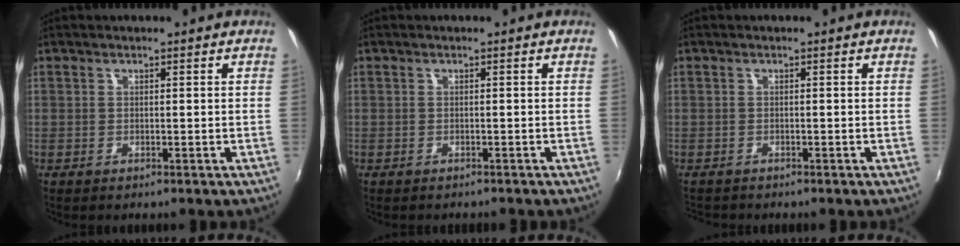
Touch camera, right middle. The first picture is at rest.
{"total": 1.6, "force": [-1.4, 0.3, 0.6], "torque": [-0.013, -0.009, -0.017]}
{"total": 1.9, "force": [-1.8, 0.6, 0.3], "torque": [-0.008, -0.009, -0.029]}